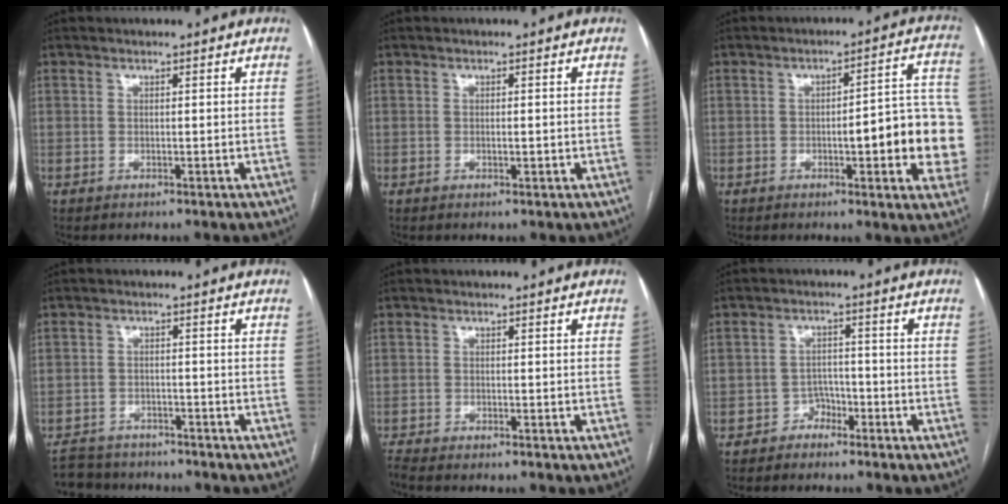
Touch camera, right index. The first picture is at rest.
{"total": 0.8, "force": [-0.2, 0.2, 0.7], "torque": [-0.013, -0.001, 0.000]}
{"total": 13.8, "force": [-2.3, 2.9, 13.3], "torque": [-0.128, 0.029, -0.025]}
{"total": 5.9, "force": [-5.4, 2.4, 0.2], "torque": [-0.001, -0.004, -0.090]}
{"total": 1.6, "force": [-1.5, -0.6, 0.1], "torque": [-0.007, -0.006, -0.031]}
{"total": 2.5, "force": [-1.8, 1.8, -0.3], "torque": [0.010, 0.010, -0.032]}